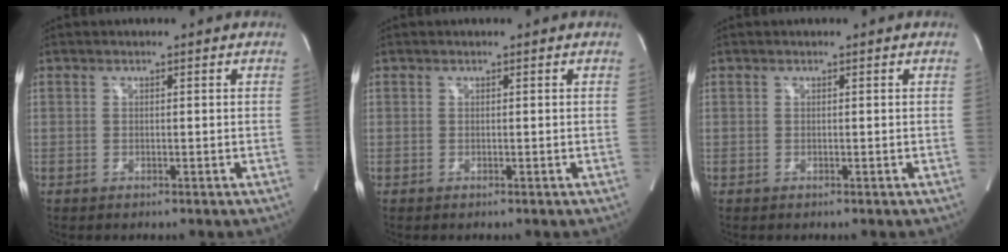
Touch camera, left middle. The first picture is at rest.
{"total": 0.0}
{"total": 0.0}